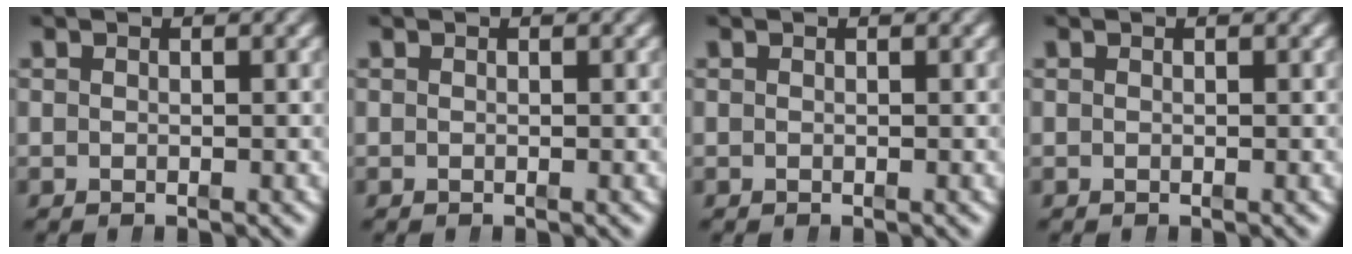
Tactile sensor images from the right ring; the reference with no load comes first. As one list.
[{"total": 0.0}, {"total": 0.0}, {"total": 0.0}]